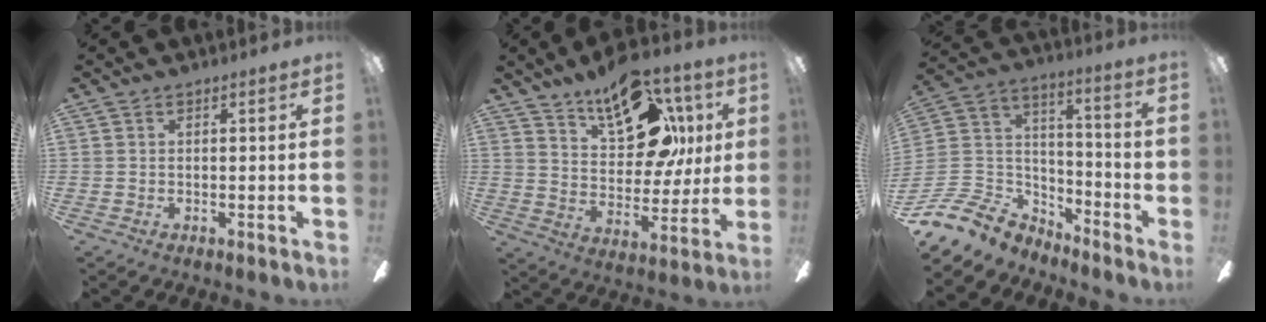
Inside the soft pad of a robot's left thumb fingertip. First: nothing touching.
{"total": 20.9, "force": [11.2, 11.3, 13.5], "torque": [-0.195, -0.051, 0.195]}
{"total": 12.6, "force": [-9.8, 6.8, 4.2], "torque": [-0.115, 0.032, -0.182]}